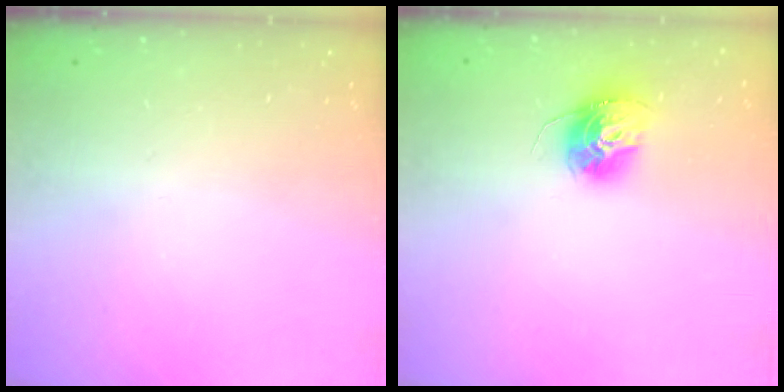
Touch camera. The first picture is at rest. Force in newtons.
{"total": 12.4, "press": 12.4, "slide": 1.0}